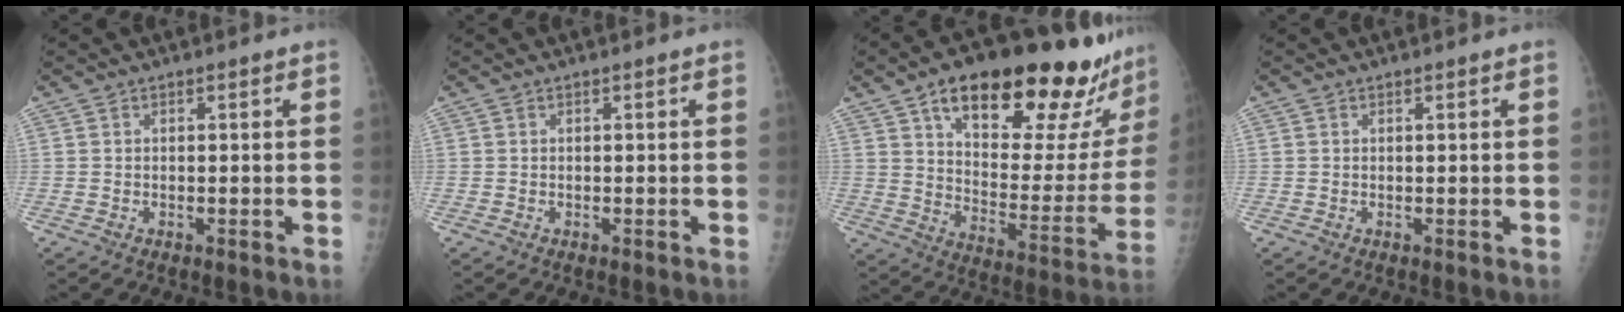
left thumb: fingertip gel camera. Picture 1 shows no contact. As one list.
[{"total": 0.0}, {"total": 28.4, "force": [20.0, 9.9, 17.5], "torque": [-0.209, -0.070, 0.286]}, {"total": 0.0}]